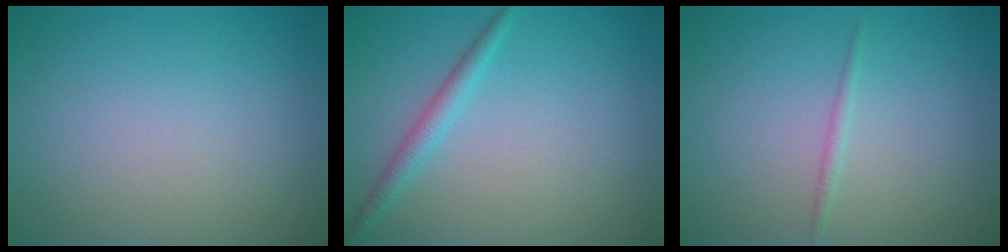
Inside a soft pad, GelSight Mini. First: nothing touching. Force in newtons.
{"total": 1.8, "press": 1.8, "slide": 0.1}
{"total": 0.8, "press": 0.8, "slide": 0.0}